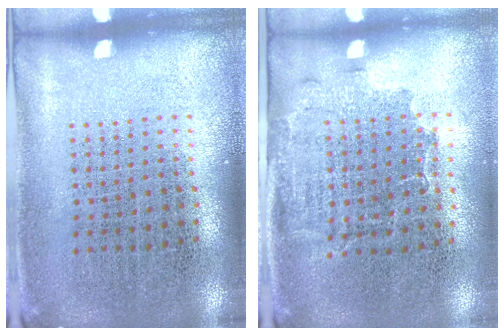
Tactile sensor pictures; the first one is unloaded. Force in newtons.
{"total": 1.6, "press": 1.3, "slide": 0.9}